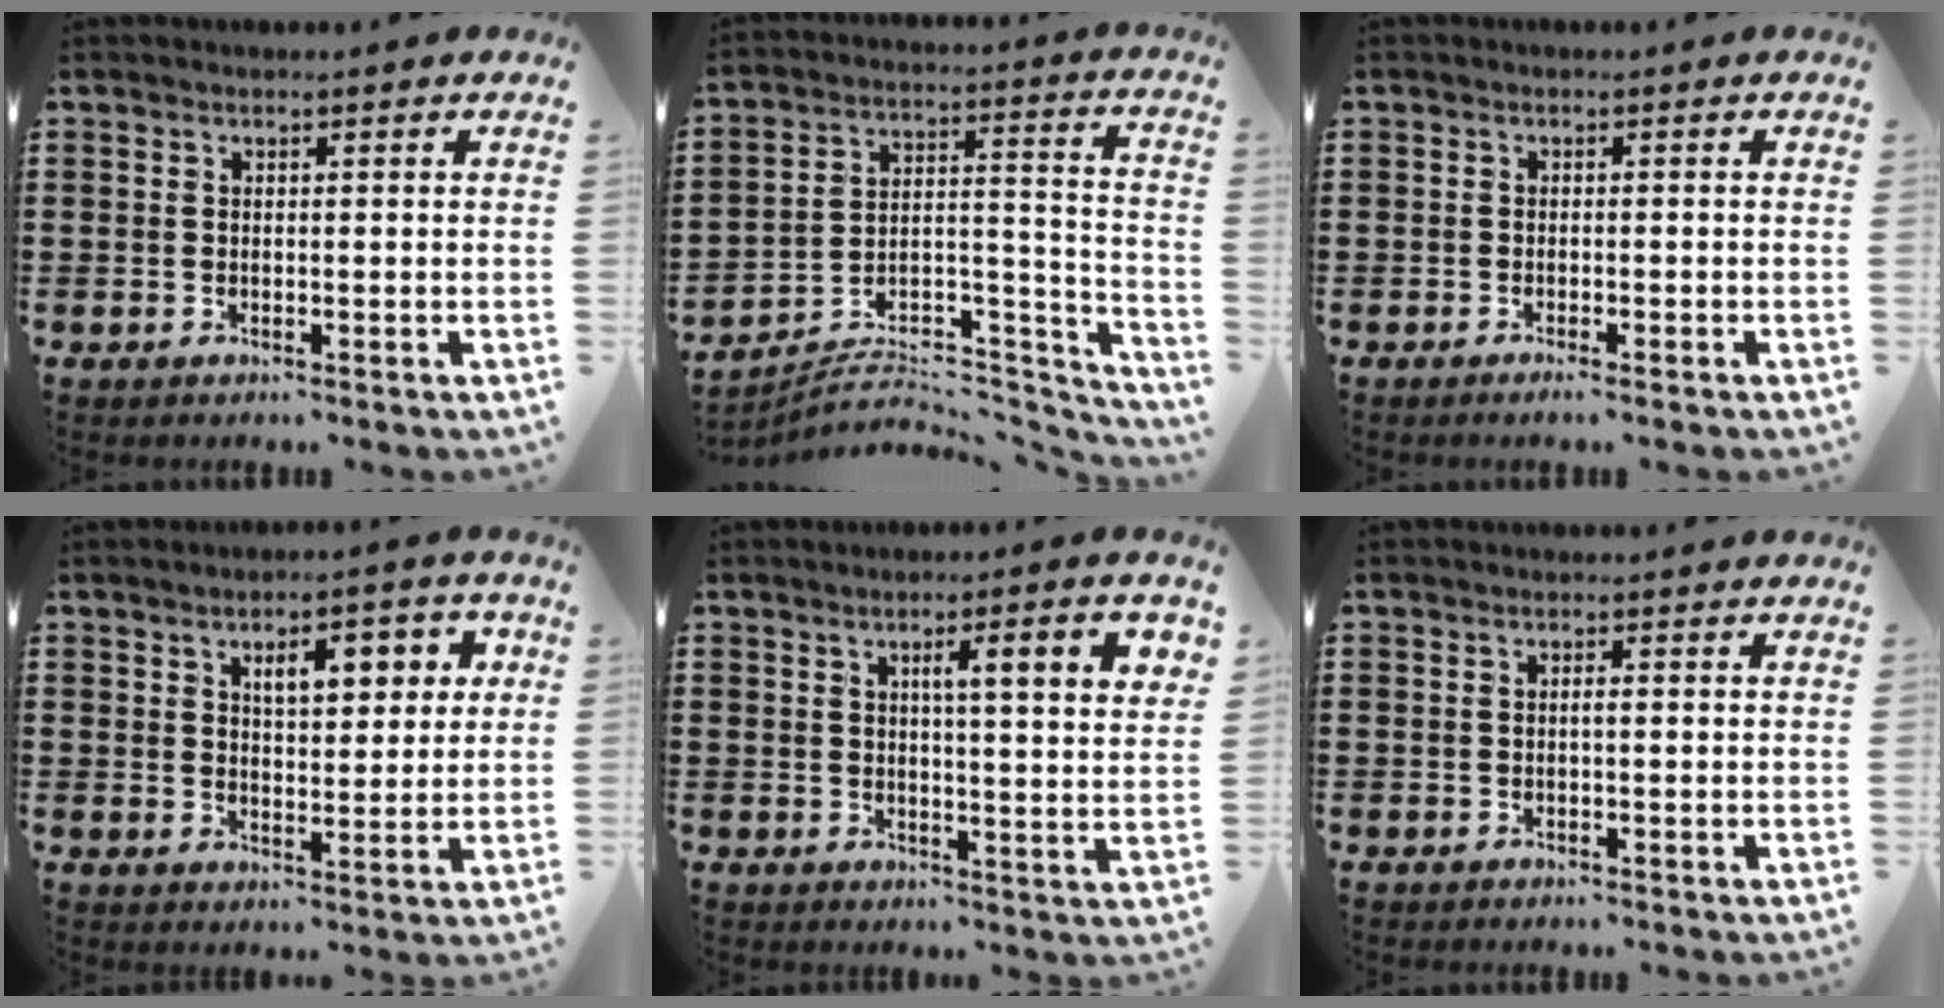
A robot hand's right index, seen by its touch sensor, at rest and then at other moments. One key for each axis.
{"total": 5.3, "fx": -4.7, "fy": 1.8, "fz": 1.7, "tx": -0.024, "ty": -0.003, "tz": -0.093}
{"total": 0.9, "fx": -0.8, "fy": 0.0, "fz": 0.5, "tx": -0.009, "ty": -0.003, "tz": -0.014}
{"total": 6.2, "fx": 2.5, "fy": 2.6, "fz": 5.0, "tx": -0.074, "ty": -0.002, "tz": 0.033}
{"total": 6.7, "fx": 2.5, "fy": 0.7, "fz": 6.1, "tx": -0.105, "ty": -0.003, "tz": 0.034}
{"total": 0.7, "fx": -0.1, "fy": 0.1, "fz": 0.7, "tx": -0.012, "ty": -0.003, "tz": -0.002}